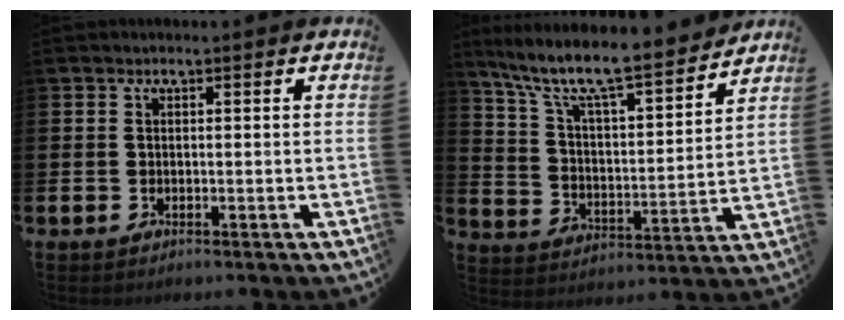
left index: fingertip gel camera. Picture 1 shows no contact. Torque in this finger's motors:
{"motor_torque": [0.73, -1.41, 0.95, 0.21]}